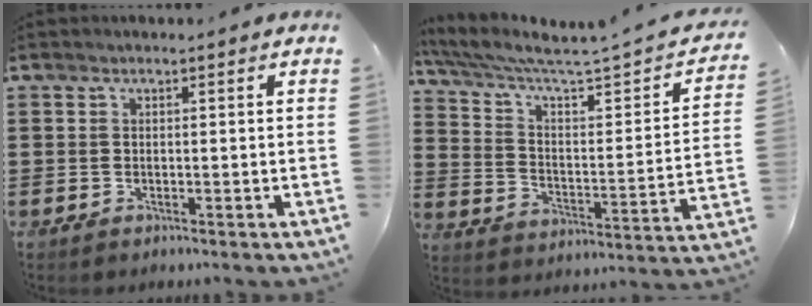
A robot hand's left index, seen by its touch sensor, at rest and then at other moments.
{"total": 4.3, "force": [3.0, 0.4, 3.0], "torque": [-0.076, -0.036, 0.042]}